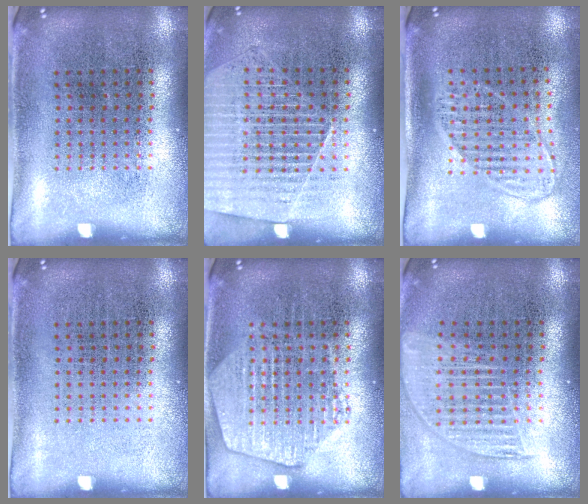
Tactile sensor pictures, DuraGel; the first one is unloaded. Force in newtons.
{"total": 1.3, "press": 1.3, "slide": 0.2}
{"total": 1.5, "press": 1.3, "slide": 0.7}
{"total": 0.0}
{"total": 2.4, "press": 2.4, "slide": 0.3}
{"total": 1.4, "press": 1.3, "slide": 0.5}